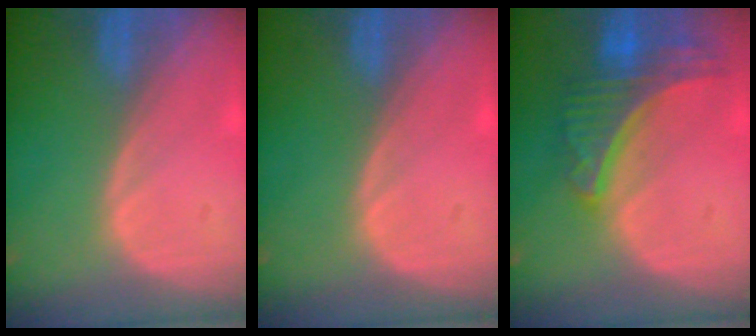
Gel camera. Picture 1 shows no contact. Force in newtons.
{"total": 0.0}
{"total": 8.9, "press": 7.8, "slide": 4.3}